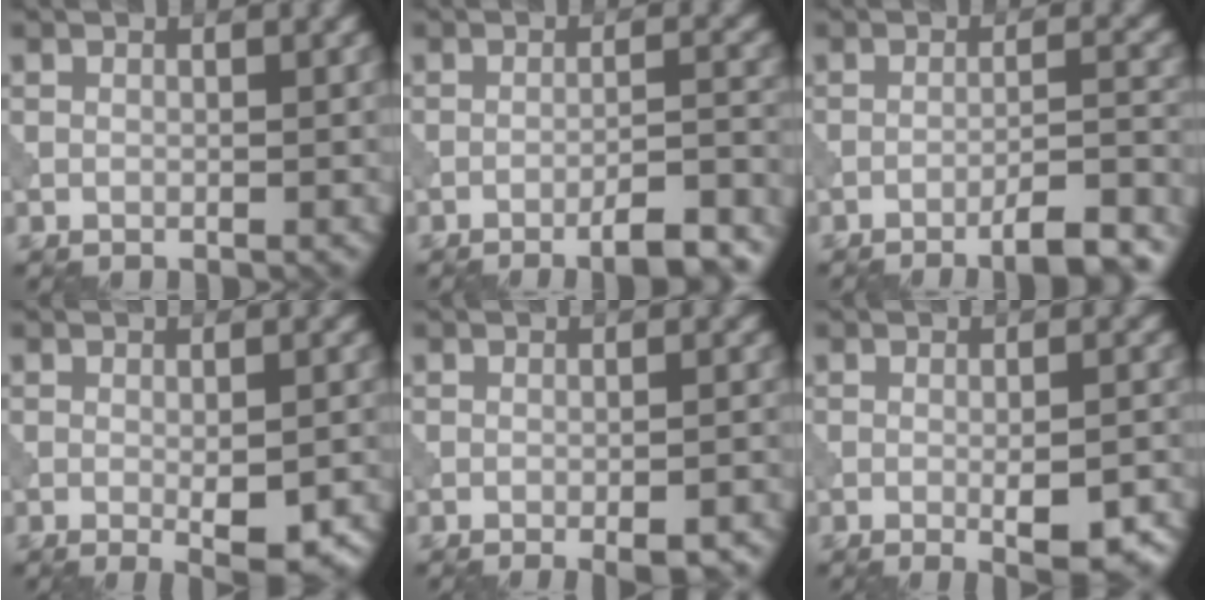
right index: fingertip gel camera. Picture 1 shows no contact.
{"total": 6.1, "force": [-4.5, 1.2, 3.9], "torque": [-0.051, 0.010, -0.062]}
{"total": 6.9, "force": [-5.2, 1.2, 4.3], "torque": [-0.055, 0.013, -0.071]}
{"total": 4.5, "force": [-1.5, 1.4, 4.0], "torque": [-0.061, -0.010, -0.015]}
{"total": 3.8, "force": [-2.5, 1.0, 2.8], "torque": [-0.046, 0.009, -0.028]}
{"total": 5.3, "force": [-2.1, 1.5, 4.6], "torque": [-0.068, -0.002, -0.021]}